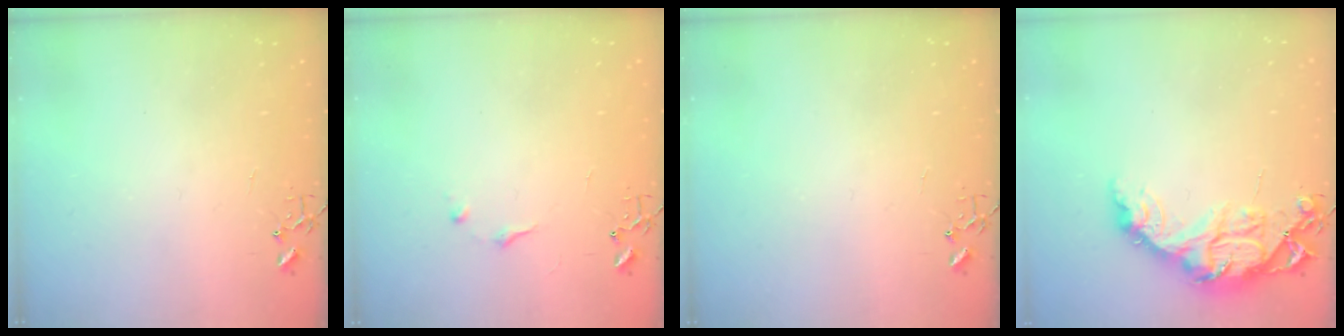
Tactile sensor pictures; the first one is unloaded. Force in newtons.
{"total": 6.5, "press": 6.5, "slide": 0.8}
{"total": 0.0}
{"total": 15.4, "press": 15.4, "slide": 0.6}